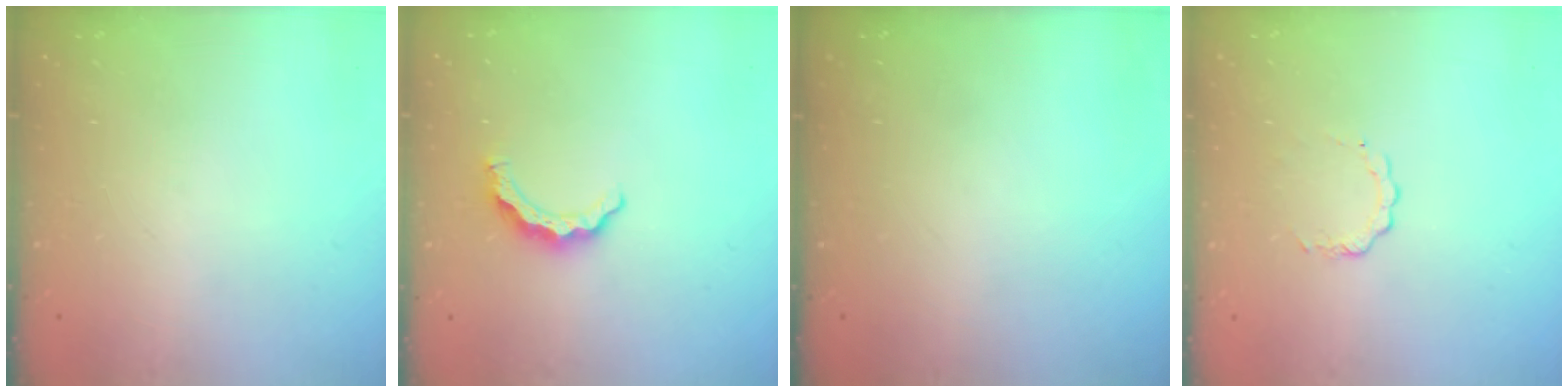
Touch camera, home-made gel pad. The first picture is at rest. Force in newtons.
{"total": 6.6, "press": 6.6, "slide": 0.2}
{"total": 0.0}
{"total": 4.3, "press": 4.3, "slide": 0.4}